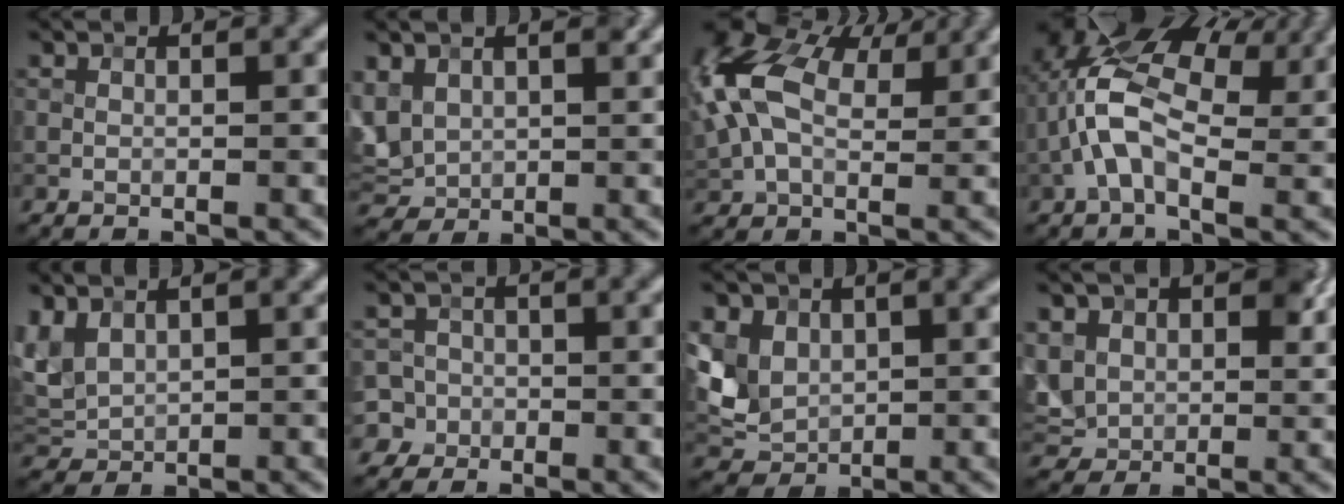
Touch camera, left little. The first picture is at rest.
{"total": 4.8, "force": [1.8, 3.6, 2.5], "torque": [-0.079, 0.002, 0.039]}
{"total": 12.2, "force": [4.3, 7.1, 8.9], "torque": [-0.217, 0.024, 0.071]}
{"total": 9.1, "force": [0.6, 4.8, 7.6], "torque": [-0.150, 0.019, -0.003]}
{"total": 3.3, "force": [1.5, 2.2, 1.9], "torque": [-0.051, 0.005, 0.033]}
{"total": 5.1, "force": [-1.8, 4.7, 1.0], "torque": [-0.004, 0.008, -0.058]}
{"total": 5.3, "force": [1.4, 4.2, 2.8], "torque": [-0.072, 0.000, 0.026]}
{"total": 7.1, "force": [2.5, 5.5, 3.6], "torque": [-0.095, 0.006, 0.039]}